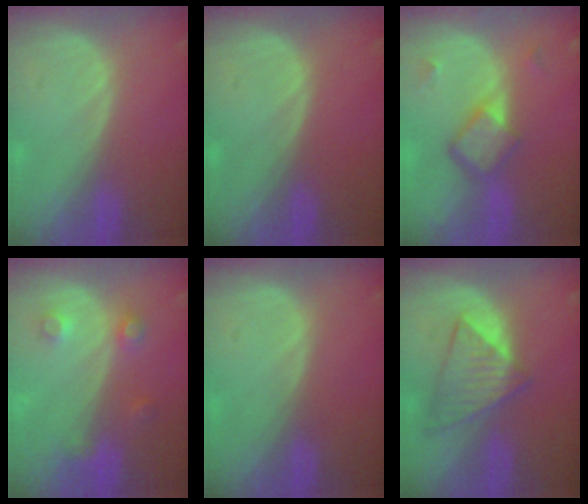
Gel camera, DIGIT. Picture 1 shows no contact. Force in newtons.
{"total": 0.0}
{"total": 5.9, "press": 5.1, "slide": 2.9}
{"total": 3.7, "press": 3.4, "slide": 1.4}
{"total": 0.0}
{"total": 6.3, "press": 6.3, "slide": 0.1}